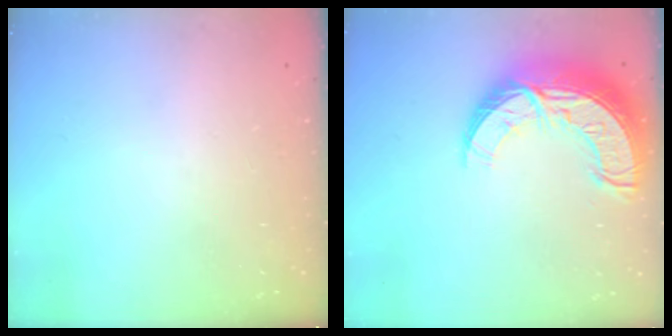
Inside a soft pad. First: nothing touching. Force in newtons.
{"total": 17.2, "press": 17.1, "slide": 1.4}